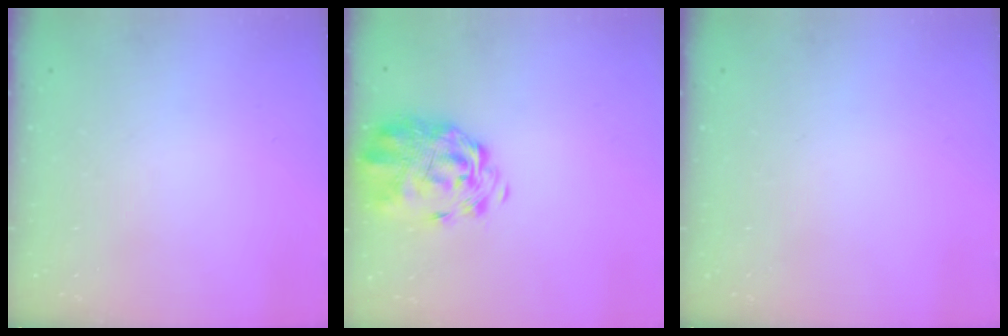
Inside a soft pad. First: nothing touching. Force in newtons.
{"total": 4.0, "press": 3.4, "slide": 2.2}
{"total": 0.0}